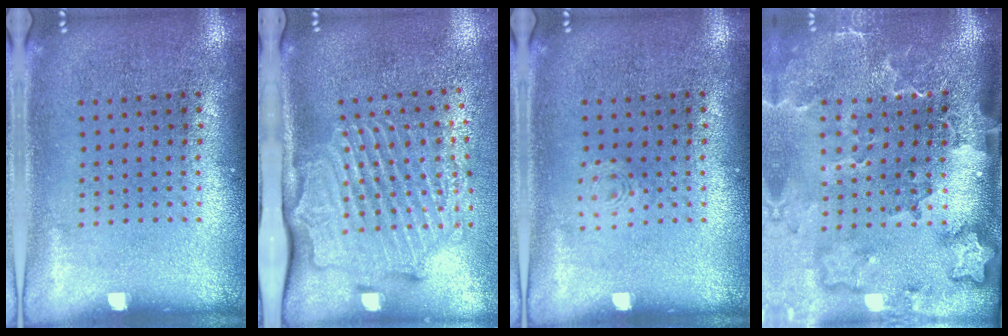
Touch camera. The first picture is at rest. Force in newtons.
{"total": 2.9, "press": 2.2, "slide": 1.9}
{"total": 0.6, "press": 0.6, "slide": 0.1}
{"total": 3.4, "press": 2.5, "slide": 2.2}